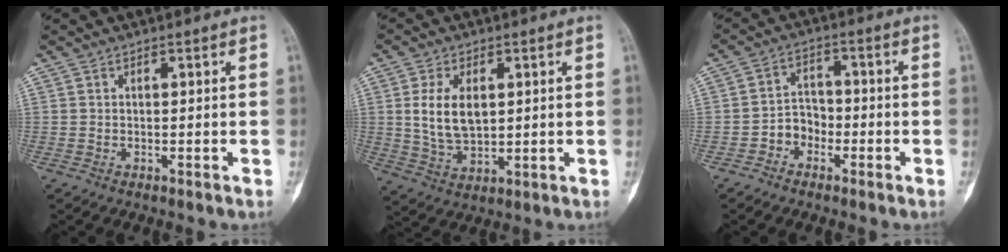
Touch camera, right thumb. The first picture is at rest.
{"total": 9.0, "force": [1.7, 5.3, 7.1], "torque": [-0.126, -0.011, 0.042]}
{"total": 4.9, "force": [-2.3, 3.9, 1.8], "torque": [-0.003, 0.027, -0.050]}